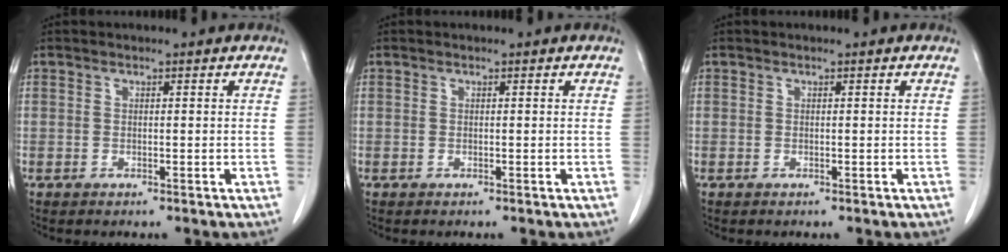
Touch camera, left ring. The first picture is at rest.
{"total": 0.0}
{"total": 0.0}